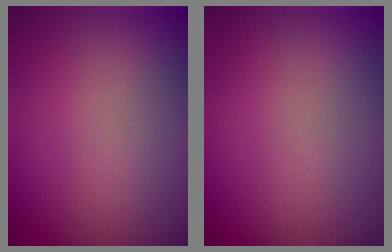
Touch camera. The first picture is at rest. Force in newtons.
{"total": 0.0}